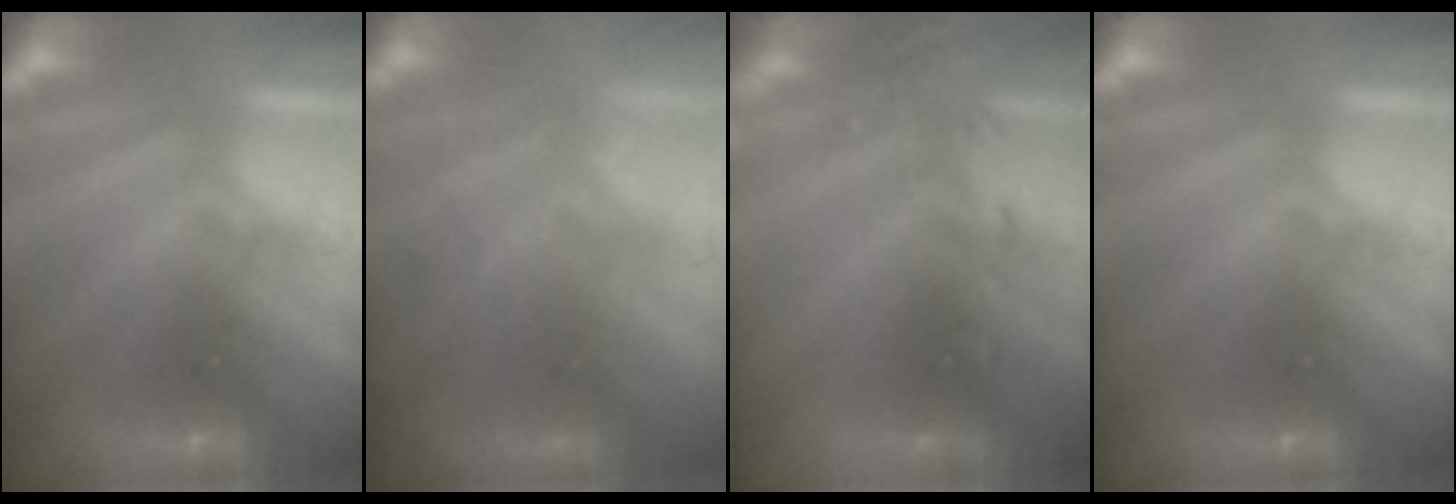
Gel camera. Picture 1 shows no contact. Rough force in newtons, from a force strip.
{"total": 7.9}
{"total": 6.7}
{"total": 0.0}